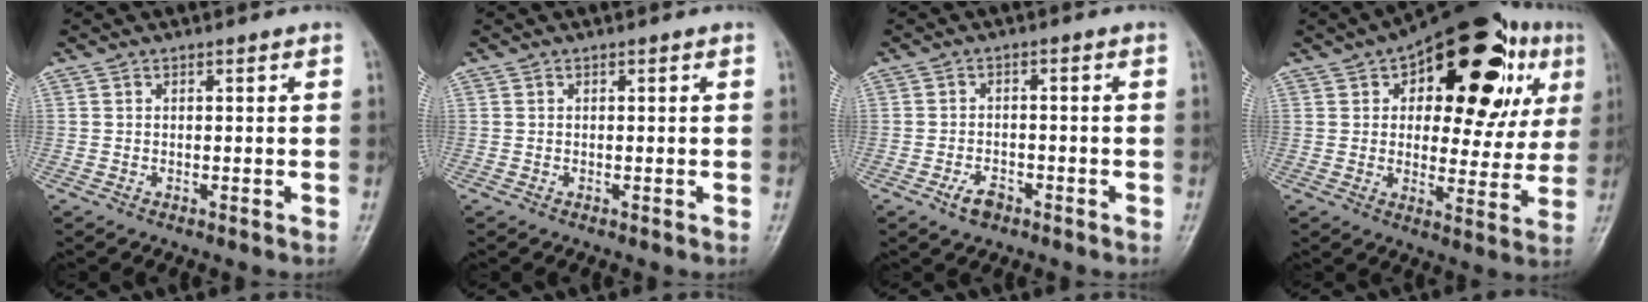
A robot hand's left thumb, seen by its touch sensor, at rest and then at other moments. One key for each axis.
{"total": 0.0}
{"total": 3.5, "fx": -2.2, "fy": 2.0, "fz": 1.8, "tx": -0.028, "ty": 0.012, "tz": -0.037}
{"total": 25.8, "fx": 9.7, "fy": 12.9, "fz": 20.1, "tx": -0.228, "ty": 0.015, "tz": 0.133}